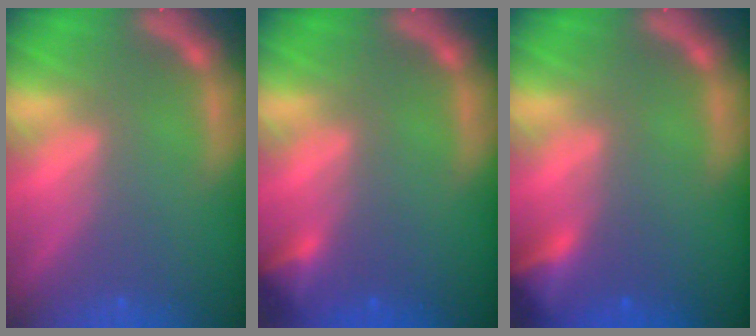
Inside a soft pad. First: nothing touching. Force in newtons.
{"total": 1.9}
{"total": 2.9}